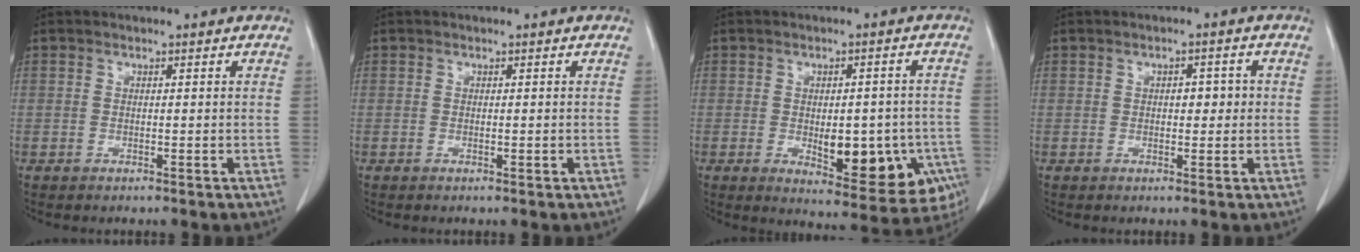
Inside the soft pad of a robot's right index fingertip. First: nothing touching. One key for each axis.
{"total": 0.9, "fx": -0.2, "fy": 0.4, "fz": 0.7, "tx": -0.021, "ty": -0.001, "tz": 0.000}
{"total": 15.1, "fx": -4.4, "fy": 6.7, "fz": 12.8, "tx": -0.131, "ty": 0.012, "tz": -0.038}
{"total": 3.5, "fx": 0.3, "fy": 1.7, "fz": 3.0, "tx": -0.048, "ty": 0.012, "tz": 0.009}